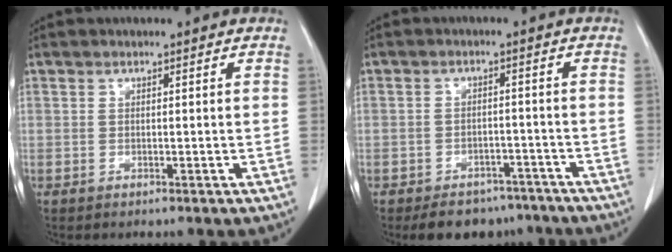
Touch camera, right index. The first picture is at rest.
{"total": 8.3, "force": [-6.8, 4.5, 1.8], "torque": [-0.005, 0.006, -0.088]}